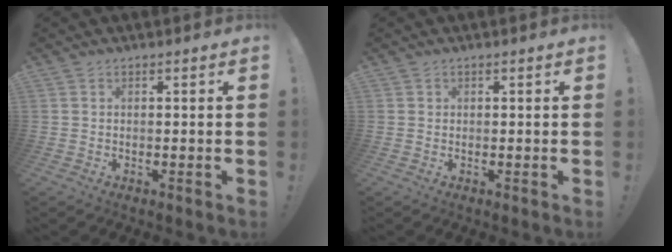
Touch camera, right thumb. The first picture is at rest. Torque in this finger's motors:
{"motor_torque": [-0.05, -0.27, 0.02, -0.21, -0.01]}